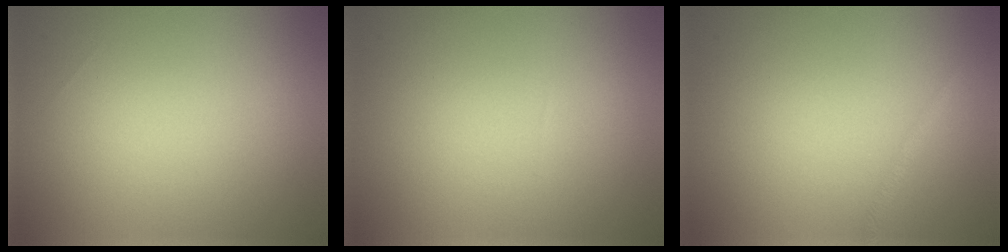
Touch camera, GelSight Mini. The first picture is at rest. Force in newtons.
{"total": 0.0}
{"total": 0.7, "press": 0.7, "slide": 0.0}